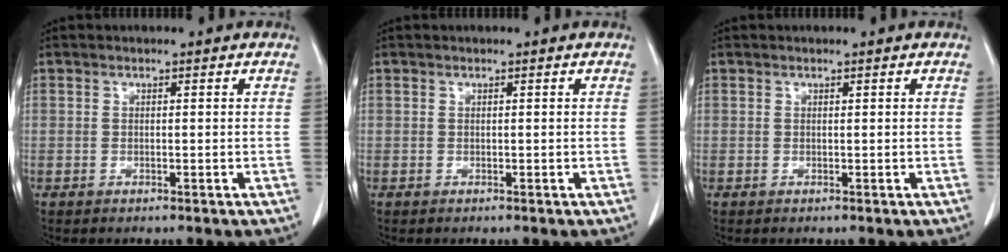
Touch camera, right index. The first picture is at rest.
{"total": 0.0}
{"total": 0.0}